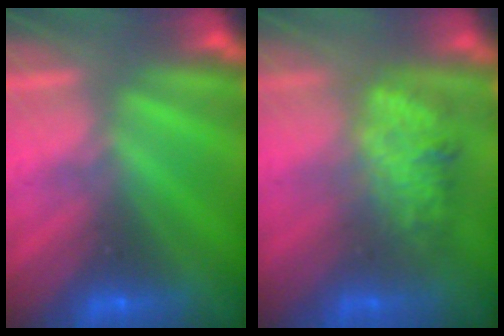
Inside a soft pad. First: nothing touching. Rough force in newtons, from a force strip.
{"total": 3.3}